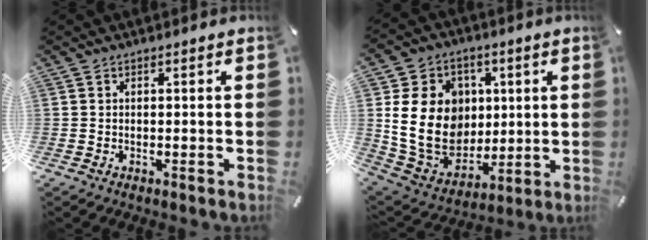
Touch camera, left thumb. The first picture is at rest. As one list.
[{"total": 19.7, "force": [2.5, 16.5, 10.6], "torque": [-0.191, -0.019, 0.056]}]